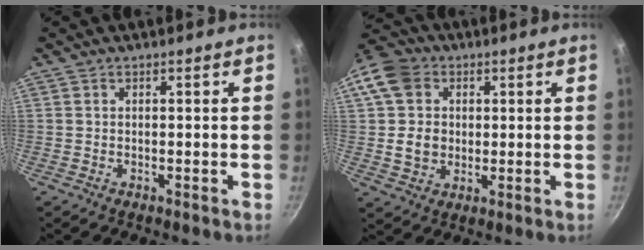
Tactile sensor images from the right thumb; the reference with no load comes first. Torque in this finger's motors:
{"motor_torque": [-0.08, 0.20, 0.38, -0.41, 0.03]}